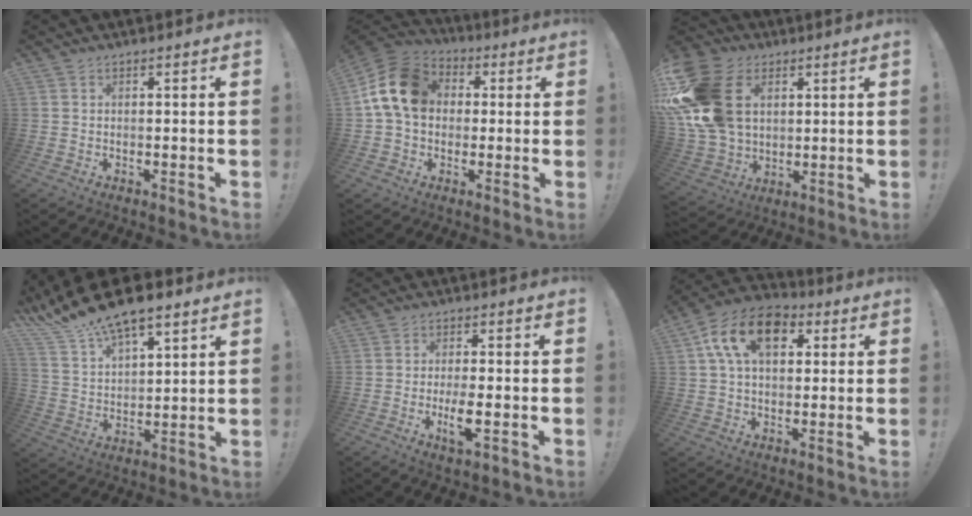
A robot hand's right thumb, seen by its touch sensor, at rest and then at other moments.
{"total": 16.3, "force": [2.8, 12.3, 10.3], "torque": [-0.181, 0.013, 0.058]}
{"total": 23.0, "force": [5.8, 16.5, 14.9], "torque": [-0.298, -0.019, 0.115]}
{"total": 13.4, "force": [11.3, 4.1, 6.0], "torque": [-0.128, -0.079, 0.203]}
{"total": 5.2, "force": [-1.3, 1.4, 4.9], "torque": [-0.089, -0.009, -0.024]}
{"total": 15.4, "force": [5.3, 9.9, 10.6], "torque": [-0.183, 0.000, 0.098]}